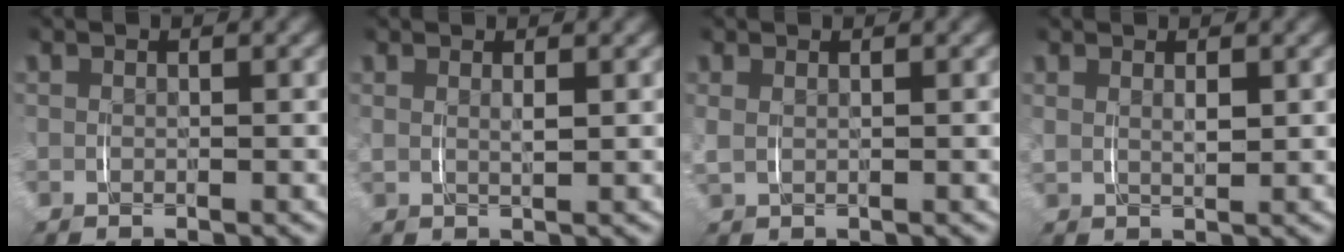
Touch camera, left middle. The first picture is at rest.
{"total": 1.1, "force": [0.8, 0.1, 0.8], "torque": [-0.016, -0.005, 0.016]}
{"total": 1.4, "force": [0.5, 1.0, 0.8], "torque": [-0.029, 0.000, 0.011]}
{"total": 1.4, "force": [1.0, 0.5, 0.9], "torque": [-0.018, -0.005, 0.020]}